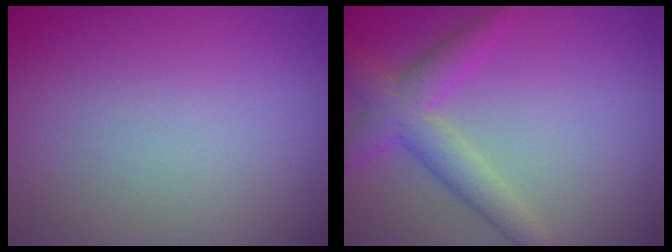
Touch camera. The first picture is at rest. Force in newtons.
{"total": 3.9, "press": 3.9, "slide": 0.1}